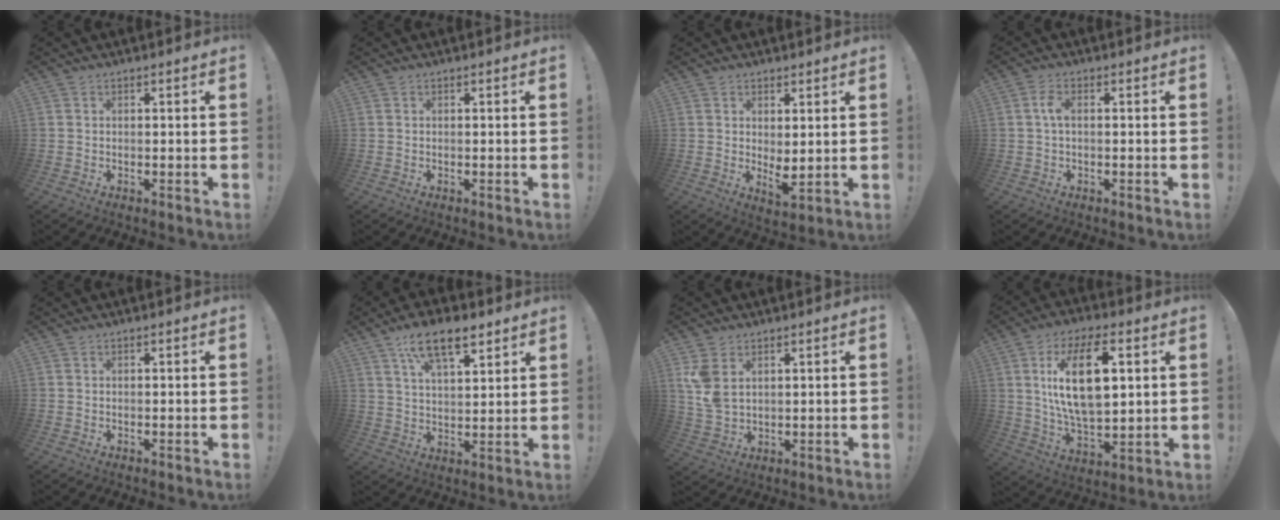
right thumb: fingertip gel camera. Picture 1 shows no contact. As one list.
[{"total": 0.0}, {"total": 4.4, "force": [1.4, 1.7, 3.8], "torque": [-0.046, -0.022, 0.029]}, {"total": 3.3, "force": [0.1, 1.2, 3.1], "torque": [-0.066, 0.005, -0.001]}, {"total": 0.0}, {"total": 12.2, "force": [7.5, 5.1, 8.2], "torque": [-0.135, -0.024, 0.133]}, {"total": 7.2, "force": [3.3, 4.4, 4.6], "torque": [-0.094, -0.012, 0.065]}, {"total": 19.3, "force": [5.2, 9.5, 16.0], "torque": [-0.287, -0.005, 0.075]}]